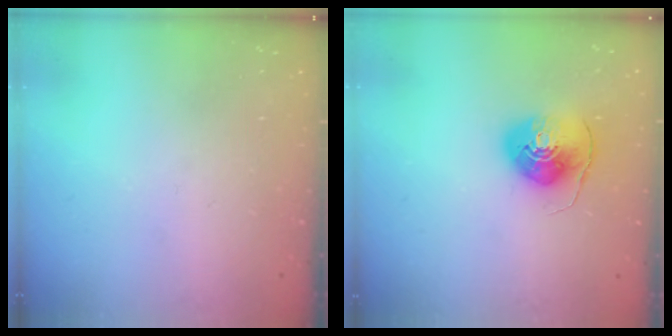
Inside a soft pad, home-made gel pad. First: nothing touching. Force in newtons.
{"total": 9.8, "press": 9.7, "slide": 1.4}